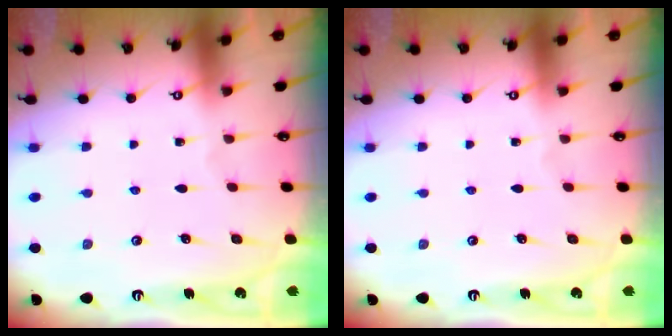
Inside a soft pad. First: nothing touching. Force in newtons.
{"total": 0.0}